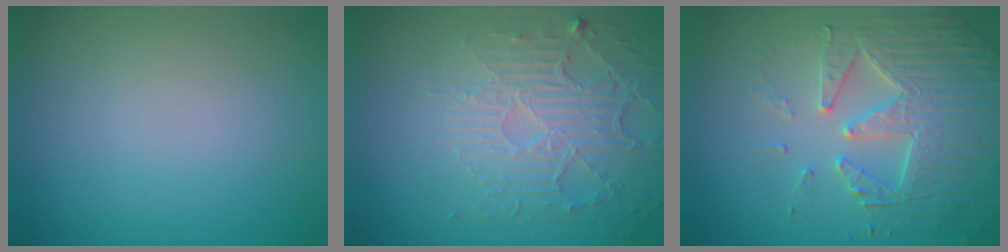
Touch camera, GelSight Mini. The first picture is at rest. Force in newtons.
{"total": 5.4, "press": 3.6, "slide": 4.0}
{"total": 5.0, "press": 4.9, "slide": 1.0}